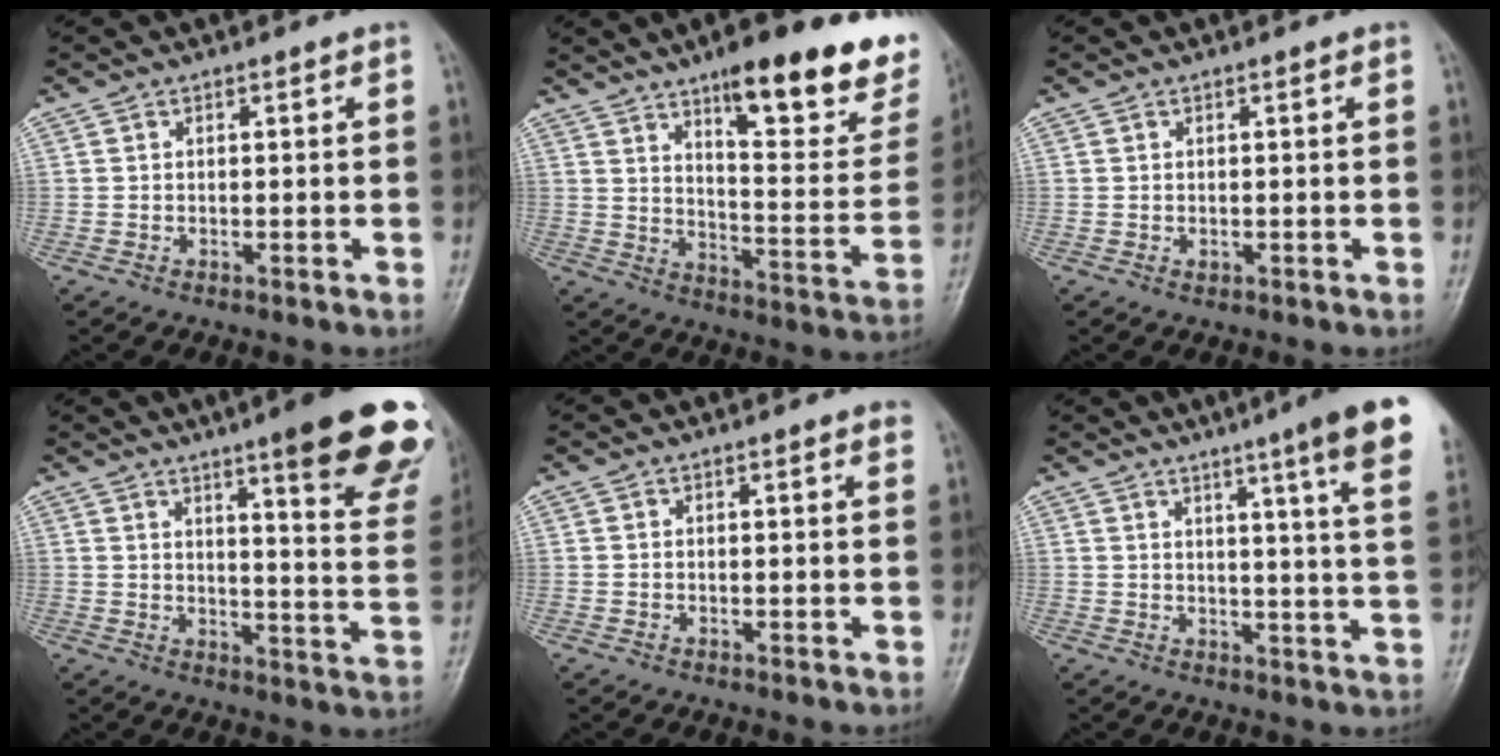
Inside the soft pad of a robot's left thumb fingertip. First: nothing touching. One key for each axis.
{"total": 23.8, "fx": 14.9, "fy": 6.9, "fz": 17.2, "tx": -0.188, "ty": -0.070, "tz": 0.210}
{"total": 0.7, "fx": 0.1, "fy": 0.4, "fz": 0.6, "tx": -0.007, "ty": 0.001, "tz": 0.004}
{"total": 22.3, "fx": 13.9, "fy": 3.6, "fz": 17.0, "tx": -0.196, "ty": -0.062, "tz": 0.175}
{"total": 1.5, "fx": 1.1, "fy": 0.2, "fz": 1.0, "tx": -0.009, "ty": 0.001, "tz": 0.011}
{"total": 15.1, "fx": 9.2, "fy": 0.2, "fz": 12.0, "tx": -0.148, "ty": -0.038, "tz": 0.099}